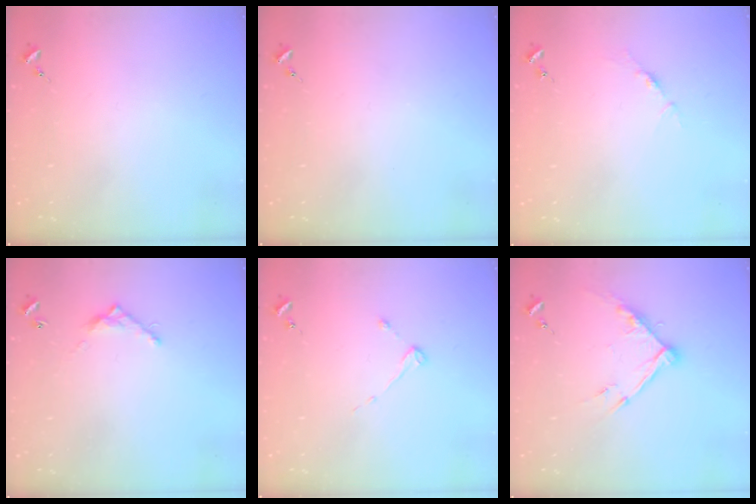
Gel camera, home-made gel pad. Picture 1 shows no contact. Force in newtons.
{"total": 0.0}
{"total": 3.5, "press": 3.5, "slide": 0.4}
{"total": 6.5, "press": 6.5, "slide": 0.3}
{"total": 2.6, "press": 2.6, "slide": 0.4}
{"total": 10.7, "press": 10.6, "slide": 1.3}